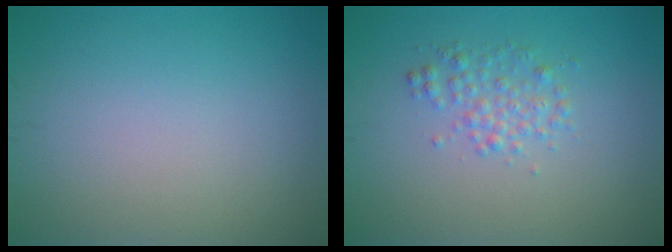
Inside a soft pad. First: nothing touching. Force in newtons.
{"total": 2.0, "press": 2.0, "slide": 0.1}